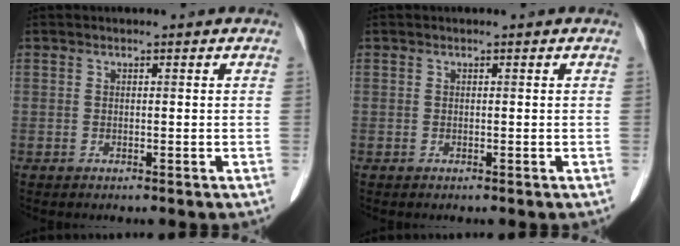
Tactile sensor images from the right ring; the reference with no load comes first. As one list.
[{"total": 0.0}]